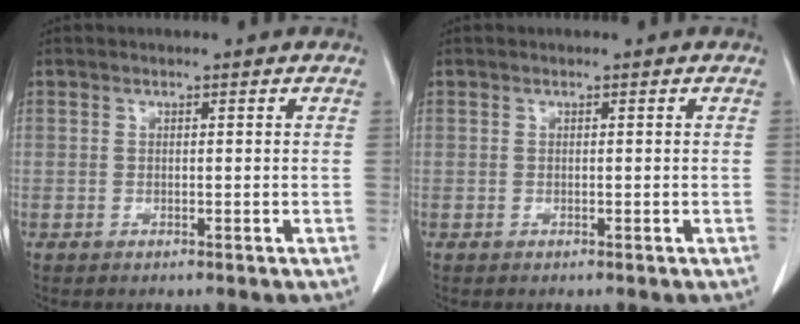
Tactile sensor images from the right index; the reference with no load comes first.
{"total": 0.0}